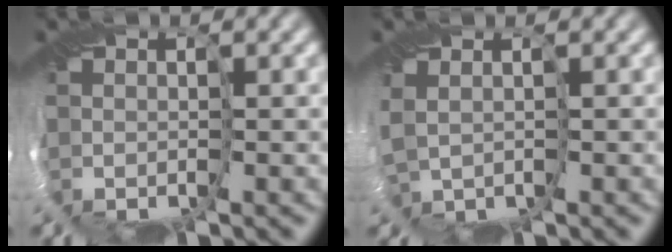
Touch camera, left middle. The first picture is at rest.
{"total": 2.2, "force": [-1.4, 1.0, 1.4], "torque": [-0.025, -0.006, -0.034]}